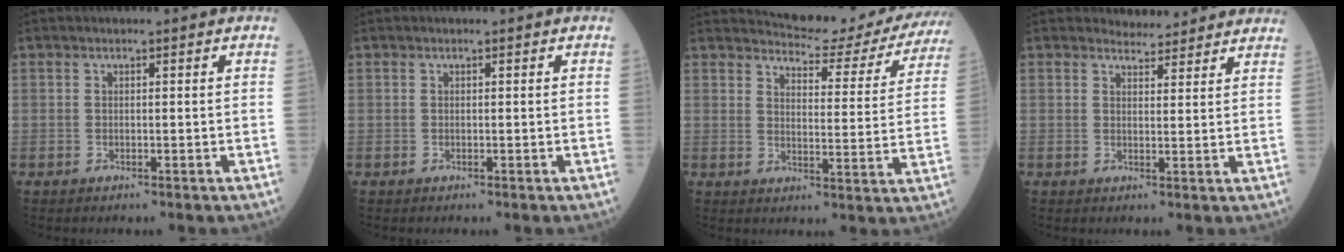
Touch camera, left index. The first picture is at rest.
{"total": 0.0}
{"total": 16.4, "force": [15.8, 2.9, 3.2], "torque": [-0.026, -0.049, 0.173]}
{"total": 5.0, "force": [4.8, 1.2, 0.2], "torque": [-0.001, 0.009, 0.052]}